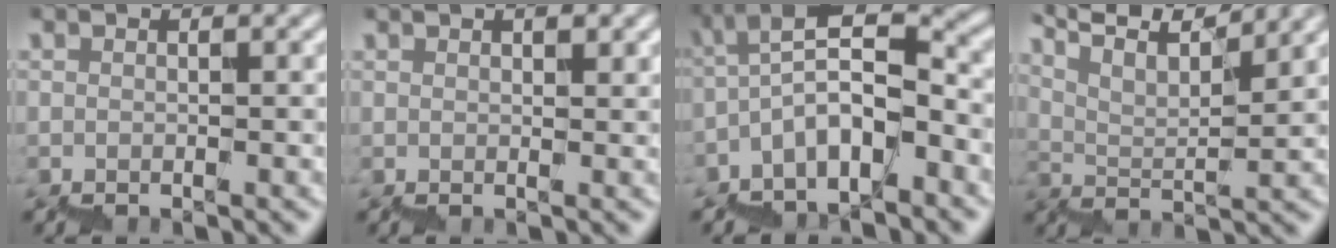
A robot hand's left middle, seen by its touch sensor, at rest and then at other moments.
{"total": 0.9, "force": [0.7, 0.1, 0.6], "torque": [-0.005, 0.005, 0.008]}
{"total": 6.0, "force": [-2.9, 2.2, 4.8], "torque": [-0.080, 0.024, -0.055]}
{"total": 9.2, "force": [8.5, 1.1, 3.3], "torque": [-0.060, 0.034, 0.123]}